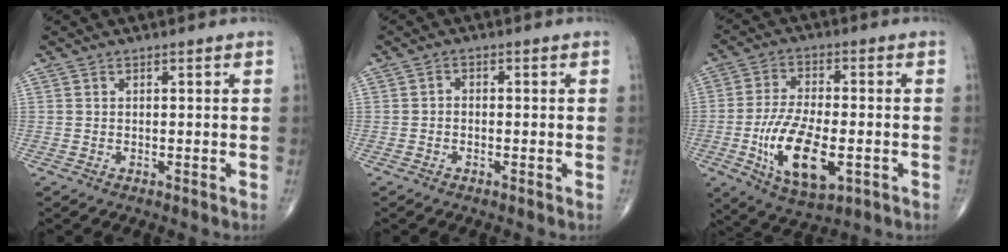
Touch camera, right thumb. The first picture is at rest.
{"total": 1.1, "force": [-0.5, 0.8, 0.6], "torque": [-0.003, 0.006, -0.014]}
{"total": 14.5, "force": [-3.8, 6.5, 12.4], "torque": [-0.228, -0.001, -0.059]}